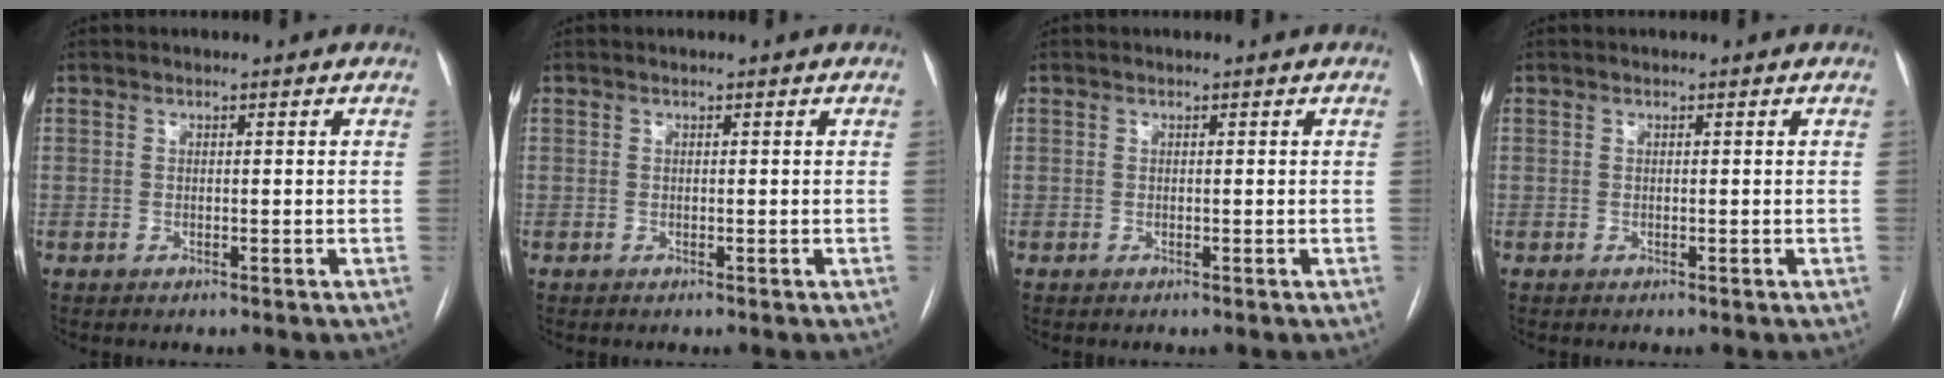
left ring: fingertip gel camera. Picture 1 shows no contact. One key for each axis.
{"total": 0.0}
{"total": 0.0}
{"total": 0.0}